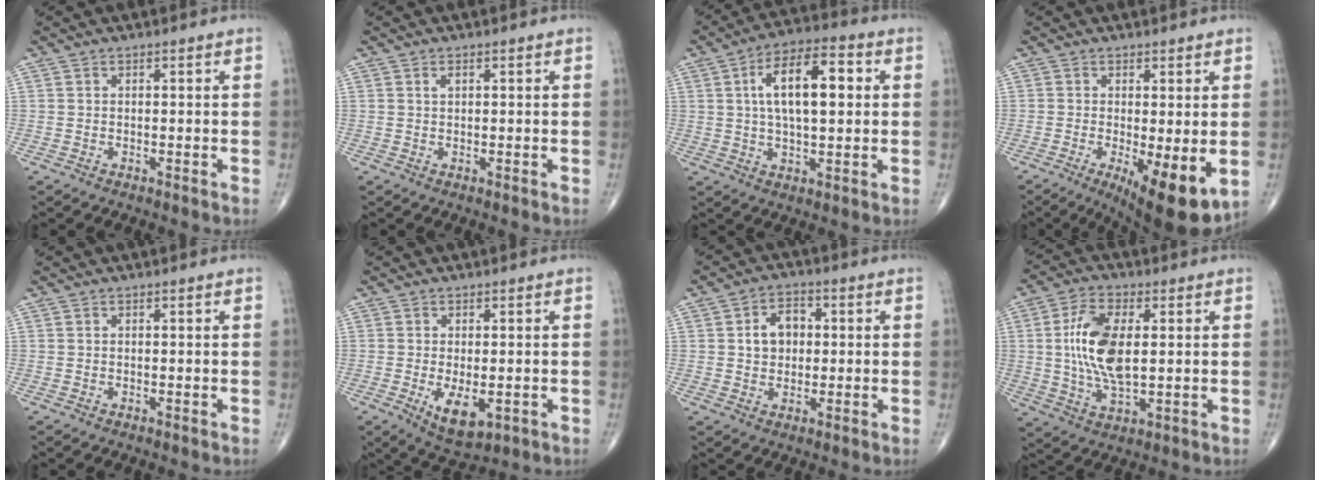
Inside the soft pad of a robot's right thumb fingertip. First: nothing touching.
{"total": 0.8, "force": [0.4, 0.4, 0.6], "torque": [-0.010, 0.003, 0.007]}
{"total": 13.9, "force": [2.7, 6.1, 12.2], "torque": [-0.195, 0.015, 0.040]}
{"total": 10.8, "force": [-2.6, 3.3, 10.0], "torque": [-0.145, -0.024, -0.031]}
{"total": 0.0}
{"total": 6.7, "force": [-1.7, 3.2, 5.6], "torque": [-0.086, -0.015, -0.018]}
{"total": 6.5, "force": [0.8, 4.9, 4.2], "torque": [-0.047, 0.012, 0.009]}
{"total": 12.7, "force": [1.5, 6.1, 11.0], "torque": [-0.216, -0.006, 0.030]}